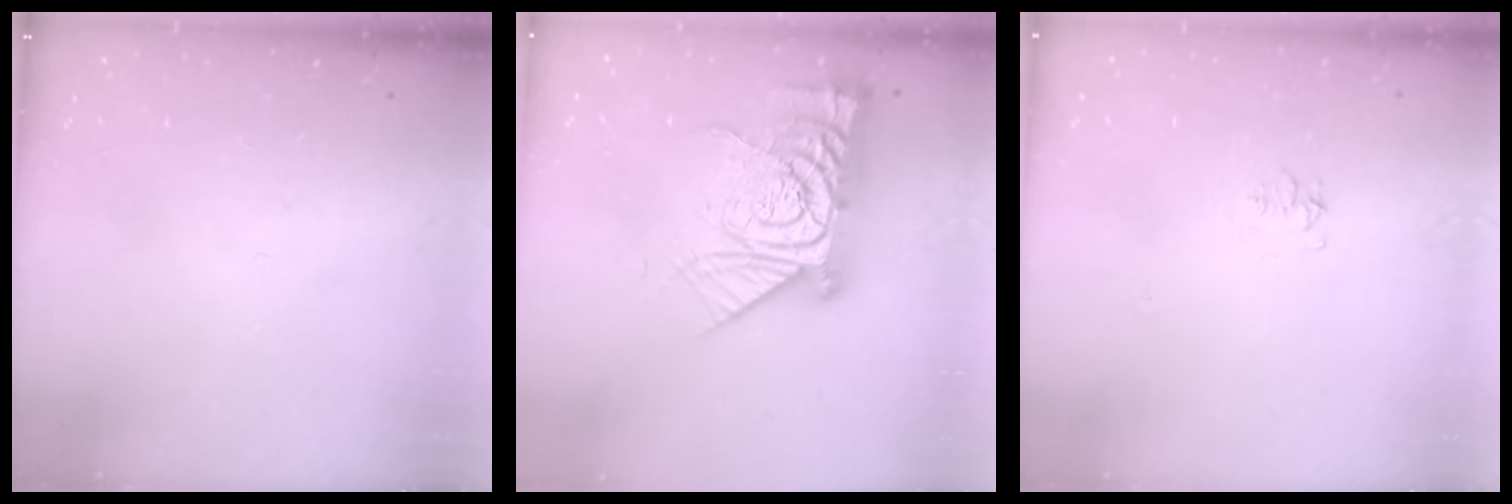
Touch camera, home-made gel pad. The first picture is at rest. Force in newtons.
{"total": 22.0, "press": 21.9, "slide": 2.2}
{"total": 6.2, "press": 6.2, "slide": 0.6}